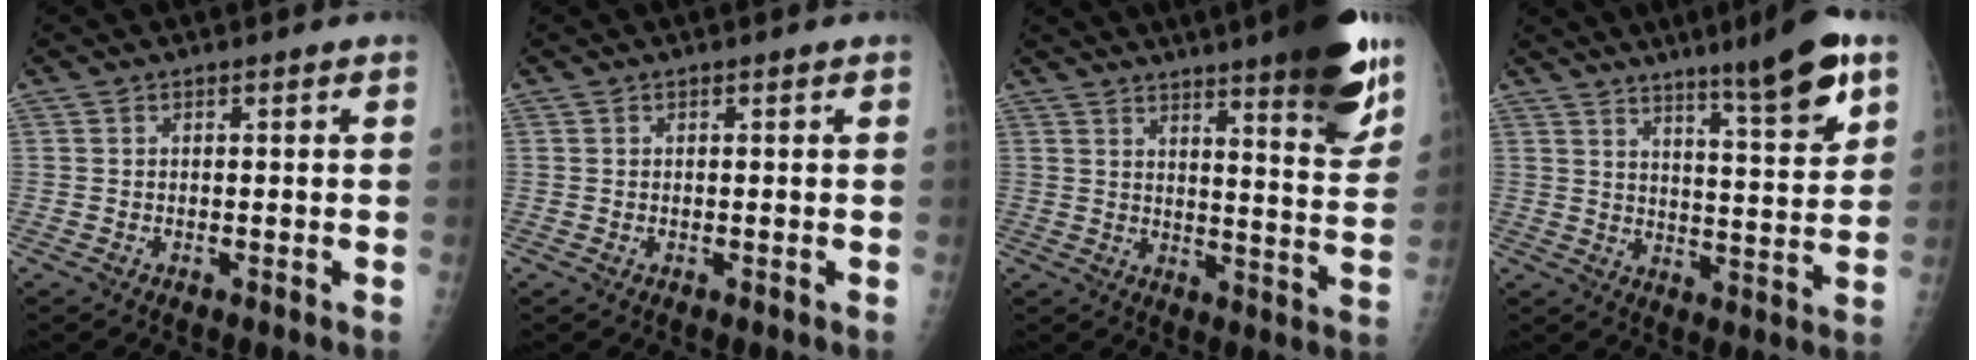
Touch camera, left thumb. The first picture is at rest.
{"total": 0.5, "force": [0.0, 0.3, 0.4], "torque": [-0.006, 0.004, 0.003]}
{"total": 16.5, "force": [10.8, 2.5, 12.3], "torque": [-0.141, -0.059, 0.145]}
{"total": 12.9, "force": [8.1, 1.5, 9.9], "torque": [-0.135, -0.045, 0.123]}